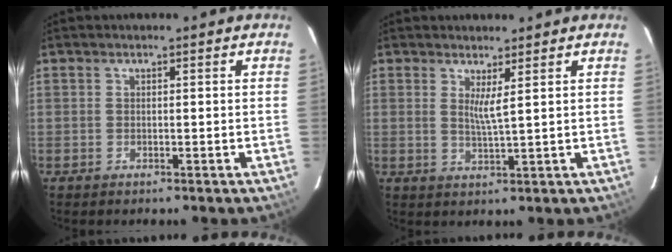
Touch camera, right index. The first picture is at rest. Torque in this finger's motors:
{"motor_torque": [-0.07, 0.09, 0.04, 0.04]}